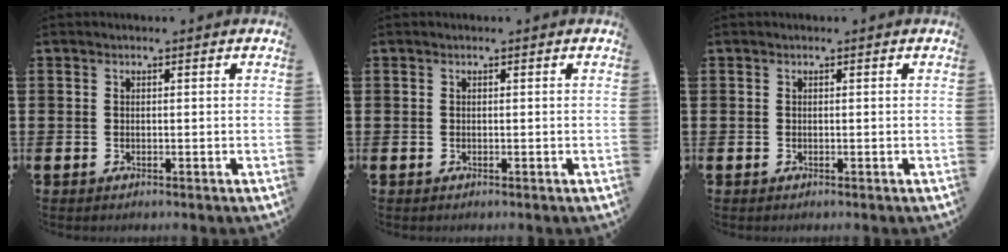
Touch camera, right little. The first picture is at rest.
{"total": 0.0}
{"total": 0.0}